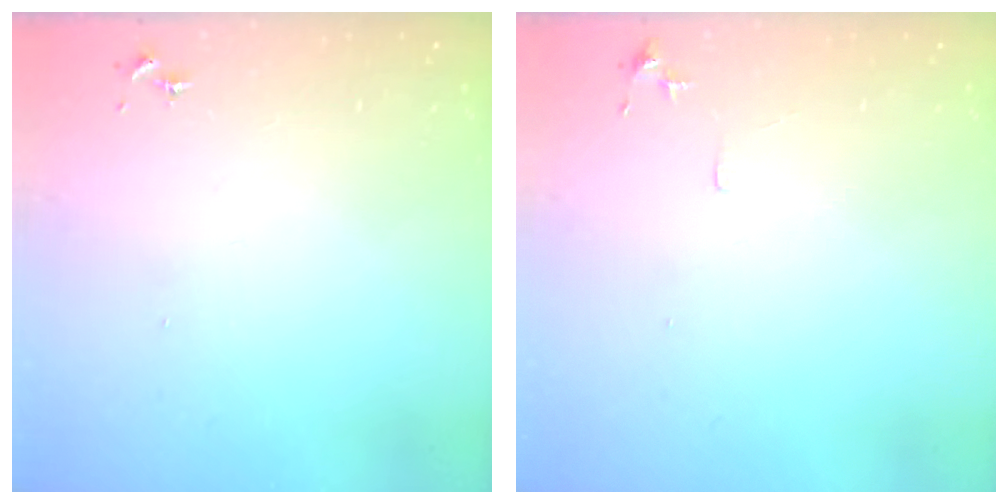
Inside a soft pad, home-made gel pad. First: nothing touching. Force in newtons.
{"total": 5.7, "press": 5.6, "slide": 0.6}